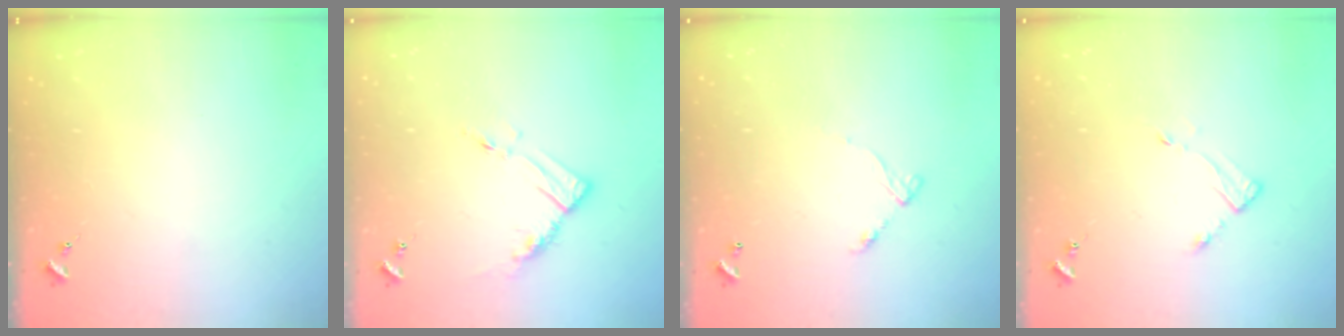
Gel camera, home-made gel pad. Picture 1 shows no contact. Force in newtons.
{"total": 8.8, "press": 8.8, "slide": 0.6}
{"total": 6.2, "press": 6.2, "slide": 0.4}
{"total": 3.7, "press": 3.6, "slide": 0.4}